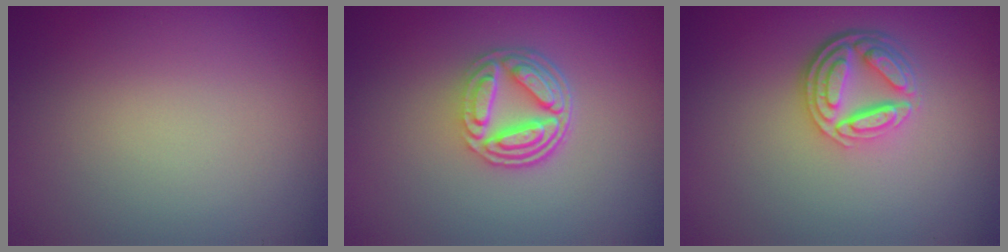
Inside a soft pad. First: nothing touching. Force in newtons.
{"total": 5.3, "press": 3.9, "slide": 3.7}
{"total": 4.7, "press": 3.5, "slide": 3.2}